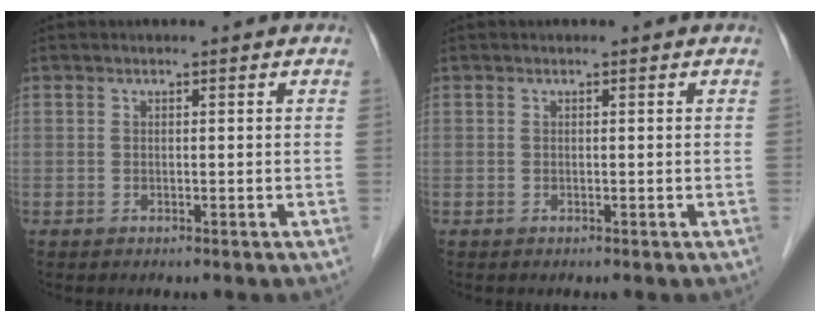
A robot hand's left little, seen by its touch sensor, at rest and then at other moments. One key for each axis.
{"total": 0.0}